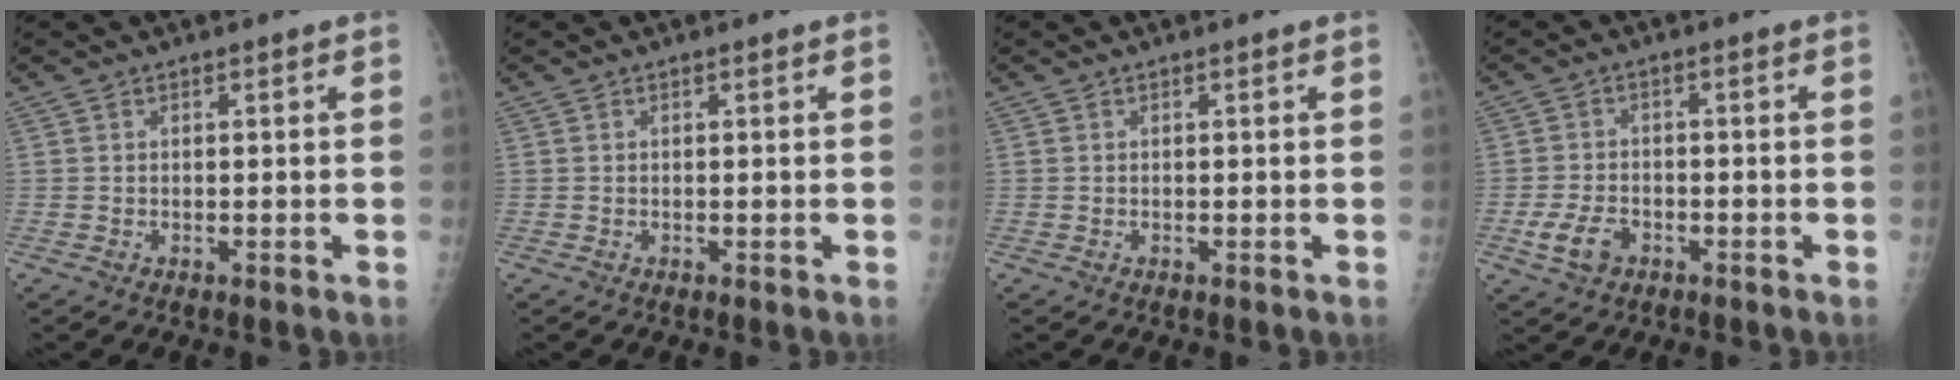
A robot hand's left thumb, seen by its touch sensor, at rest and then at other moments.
{"total": 0.0}
{"total": 0.0}
{"total": 5.0, "force": [-2.3, 3.3, 3.0], "torque": [-0.058, 0.010, -0.040]}